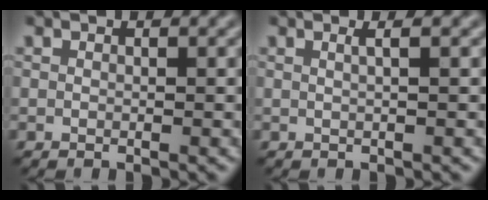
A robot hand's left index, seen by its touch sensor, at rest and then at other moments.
{"total": 1.8, "force": [0.6, 0.7, 1.5], "torque": [-0.012, 0.001, -0.003]}